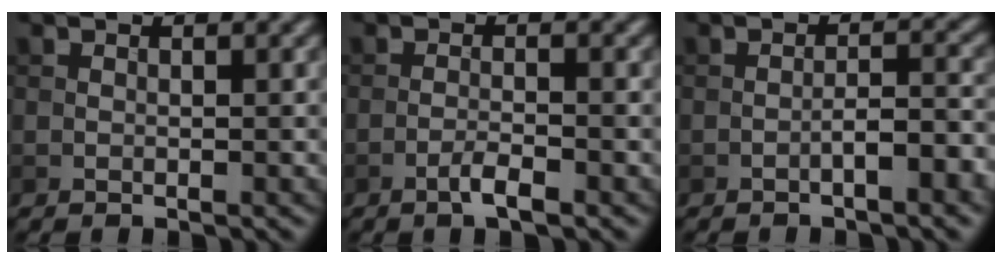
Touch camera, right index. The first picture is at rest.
{"total": 2.0, "force": [-1.2, 0.3, 1.6], "torque": [-0.030, 0.004, -0.024]}
{"total": 3.2, "force": [-1.4, 0.7, 2.8], "torque": [-0.045, 0.010, -0.026]}